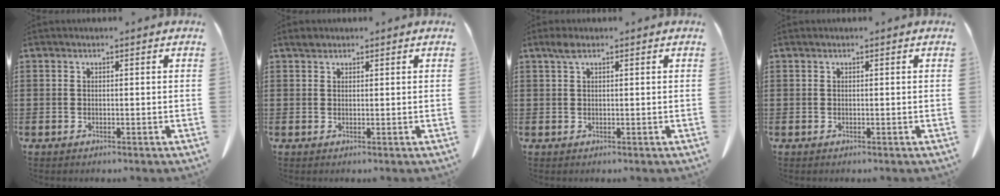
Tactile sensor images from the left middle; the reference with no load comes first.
{"total": 1.2, "force": [1.0, 0.6, 0.3], "torque": [-0.009, 0.004, 0.019]}
{"total": 1.8, "force": [0.9, 0.6, 1.4], "torque": [-0.032, 0.005, 0.015]}
{"total": 0.0}